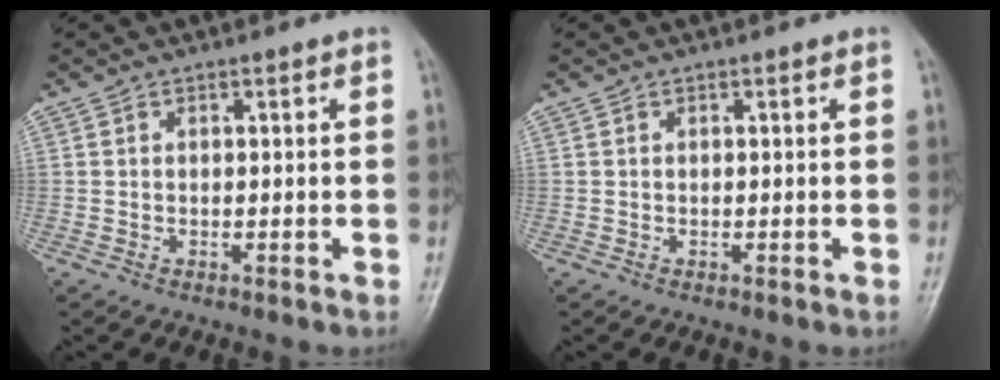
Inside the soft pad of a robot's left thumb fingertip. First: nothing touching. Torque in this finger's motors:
{"motor_torque": [0.01, 0.01, -0.02, 0.02, 0.00]}